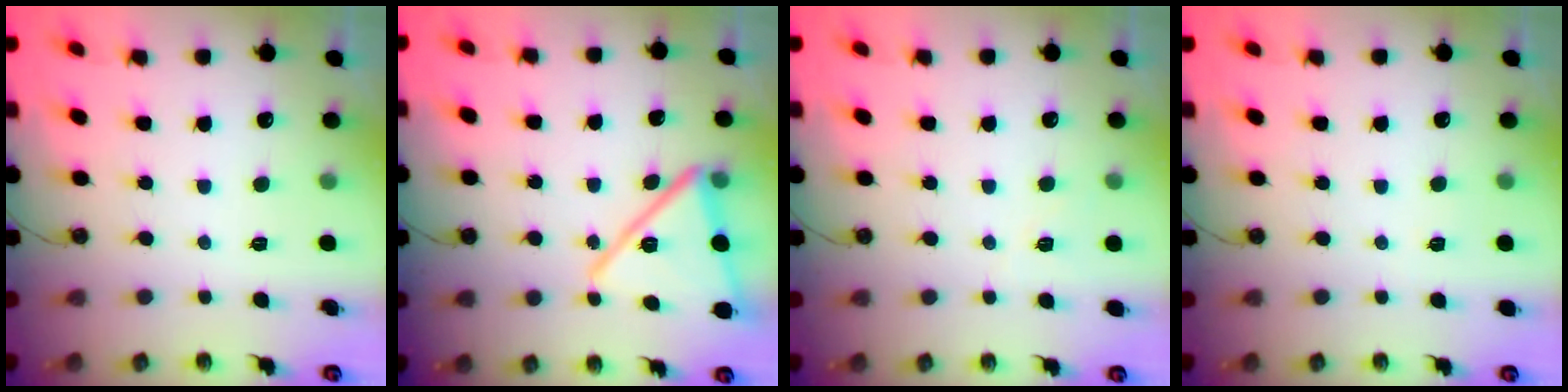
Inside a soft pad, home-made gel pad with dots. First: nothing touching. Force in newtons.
{"total": 17.7, "press": 17.7, "slide": 0.9}
{"total": 4.4, "press": 3.8, "slide": 2.3}
{"total": 2.6, "press": 1.3, "slide": 2.2}